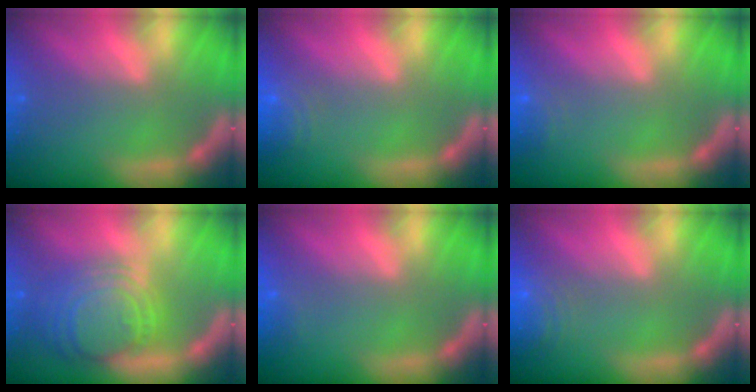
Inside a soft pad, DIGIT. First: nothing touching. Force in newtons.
{"total": 4.0}
{"total": 1.9}
{"total": 10.0}
{"total": 0.9}
{"total": 6.0}